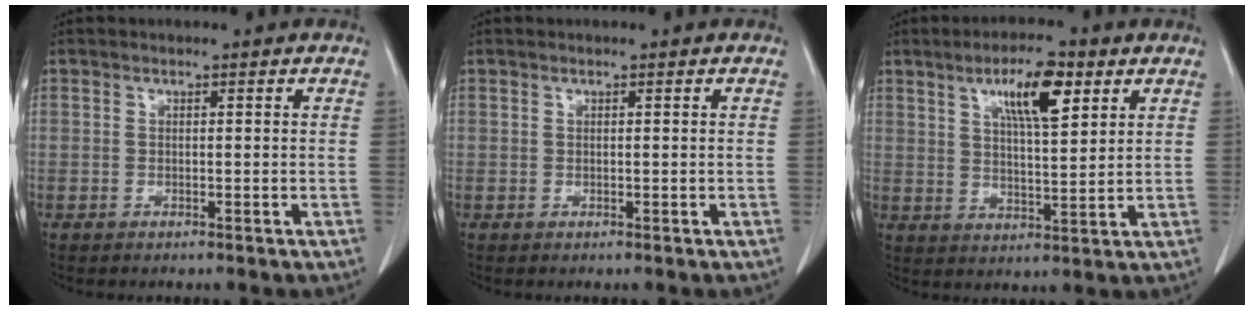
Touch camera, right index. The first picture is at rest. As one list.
[{"total": 0.0}, {"total": 8.8, "force": [4.4, 1.9, 7.4], "torque": [-0.129, 0.004, 0.073]}]